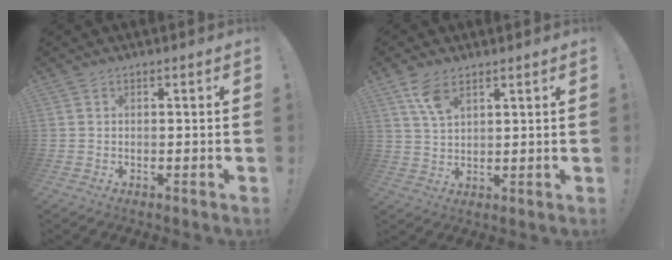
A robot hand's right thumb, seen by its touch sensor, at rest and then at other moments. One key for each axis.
{"total": 6.6, "fx": 4.2, "fy": 2.9, "fz": 4.3, "tx": -0.083, "ty": -0.014, "tz": 0.078}